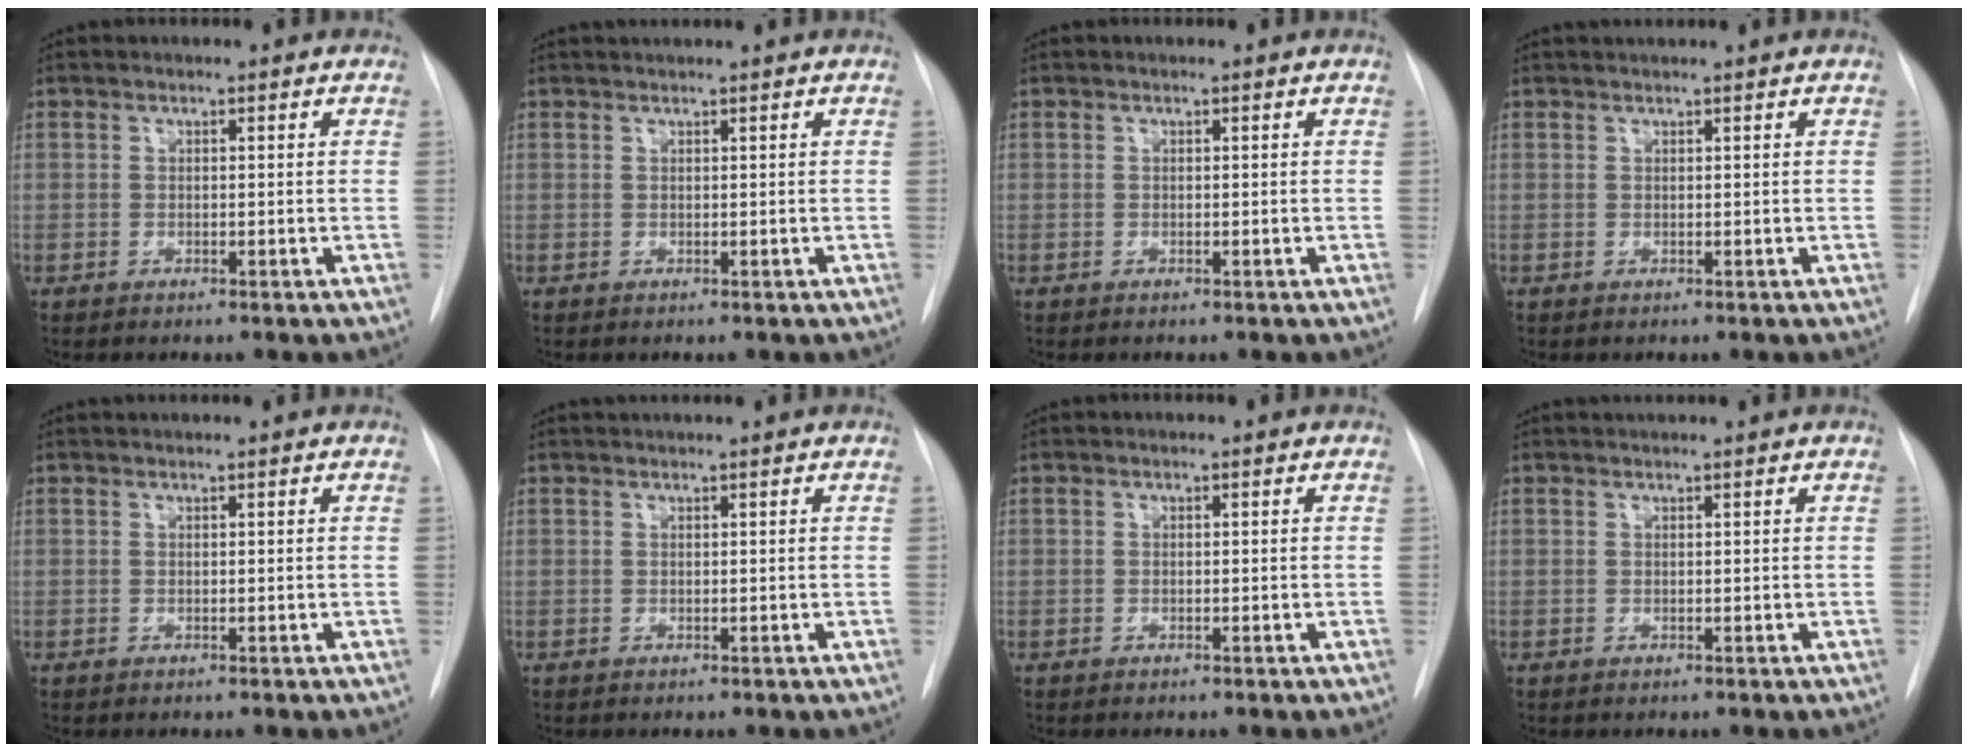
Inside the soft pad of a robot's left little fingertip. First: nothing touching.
{"total": 1.6, "force": [1.4, -0.5, 0.6], "torque": [-0.004, 0.014, 0.029]}
{"total": 0.0}
{"total": 1.5, "force": [1.4, -0.4, 0.5], "torque": [-0.003, 0.014, 0.028]}
{"total": 1.2, "force": [1.1, -0.3, 0.4], "torque": [-0.004, 0.015, 0.025]}
{"total": 1.7, "force": [1.5, -0.5, 0.6], "torque": [-0.004, 0.014, 0.031]}
{"total": 0.0}
{"total": 1.7, "force": [1.6, -0.5, 0.6], "torque": [-0.004, 0.013, 0.029]}